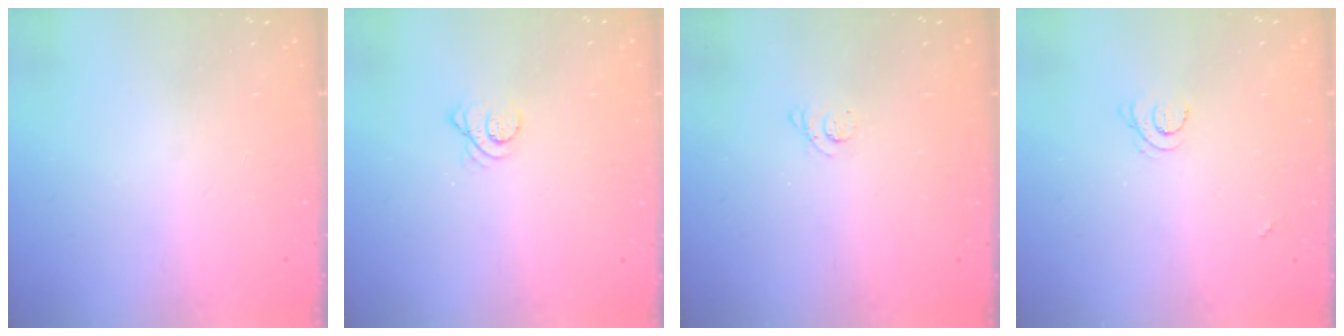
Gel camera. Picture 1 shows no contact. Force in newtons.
{"total": 3.3, "press": 3.2, "slide": 0.5}
{"total": 2.3, "press": 2.3, "slide": 0.3}
{"total": 3.3, "press": 3.3, "slide": 0.5}